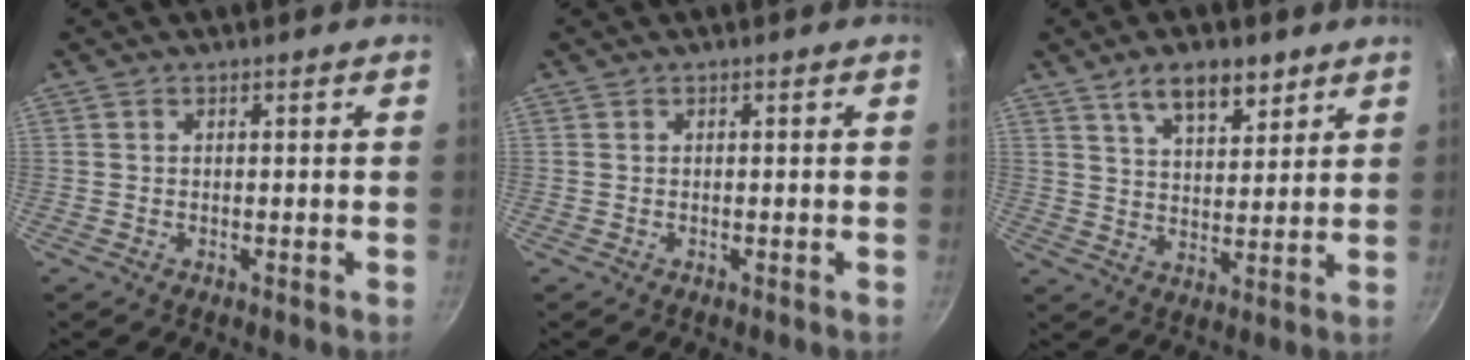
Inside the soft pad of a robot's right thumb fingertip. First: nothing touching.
{"total": 0.0}
{"total": 9.2, "force": [6.0, 4.0, 5.6], "torque": [-0.071, -0.032, 0.105]}